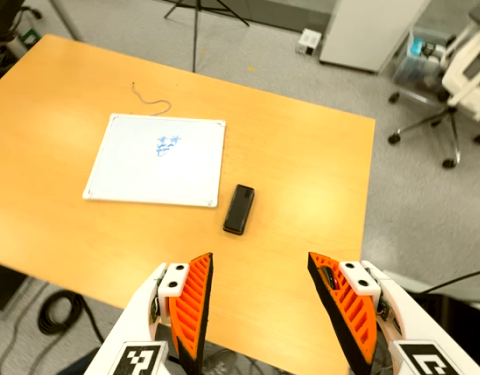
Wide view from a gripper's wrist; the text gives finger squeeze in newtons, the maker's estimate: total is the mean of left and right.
{"total": 0.0}